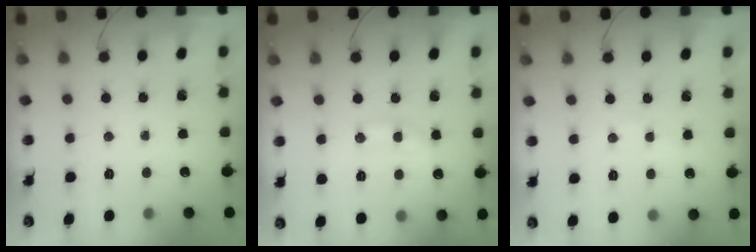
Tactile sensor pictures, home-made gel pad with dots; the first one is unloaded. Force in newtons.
{"total": 12.3, "press": 12.2, "slide": 0.8}
{"total": 2.2, "press": 2.1, "slide": 0.7}